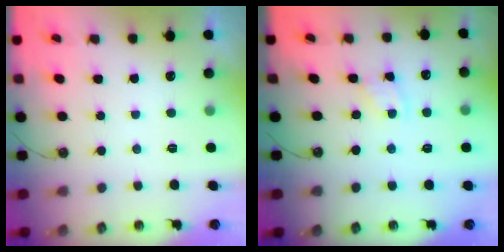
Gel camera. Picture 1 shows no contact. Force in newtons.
{"total": 2.7, "press": 2.7, "slide": 0.4}